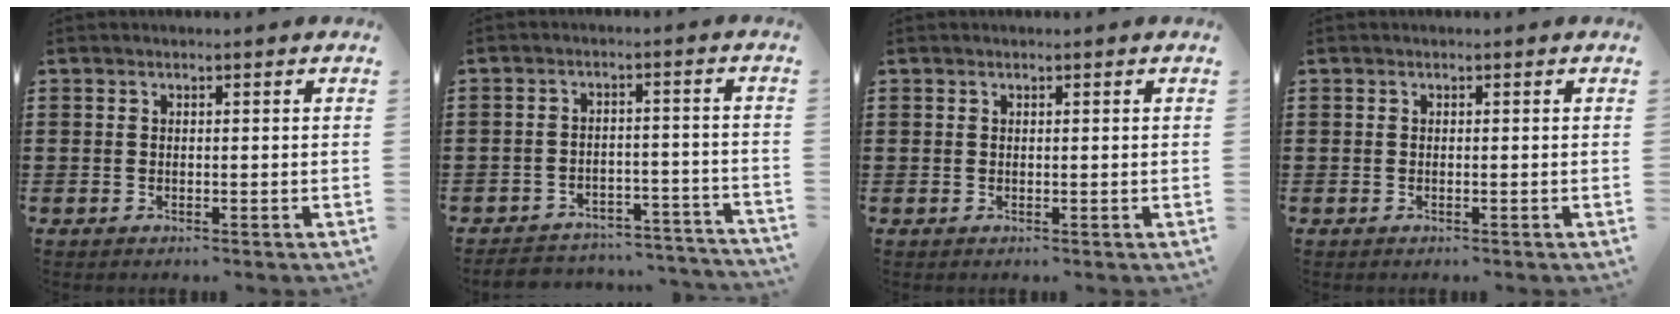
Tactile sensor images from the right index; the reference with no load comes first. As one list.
[{"total": 4.0, "force": [-3.9, 0.7, 0.5], "torque": [-0.013, 0.005, -0.082]}, {"total": 0.0}, {"total": 0.0}]